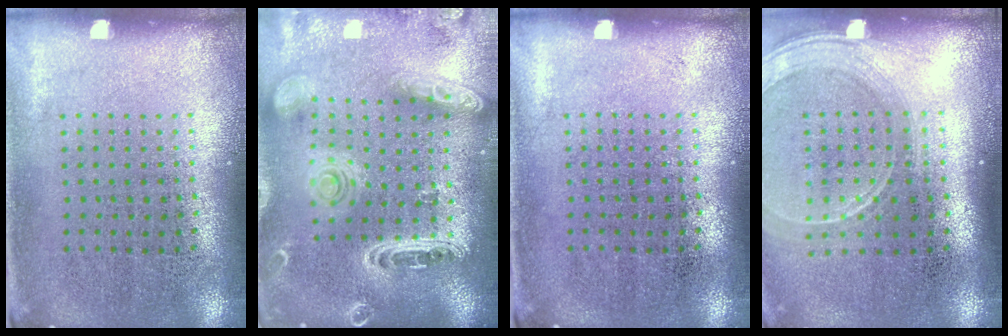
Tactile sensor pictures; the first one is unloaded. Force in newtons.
{"total": 2.6, "press": 2.3, "slide": 1.1}
{"total": 0.0}
{"total": 1.8, "press": 1.6, "slide": 0.8}